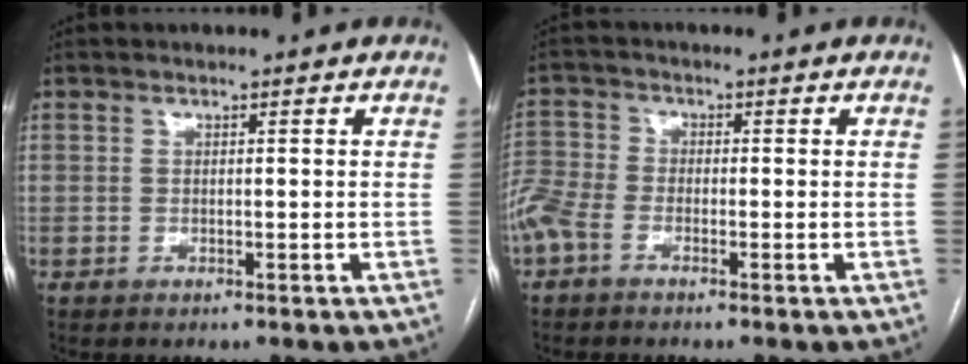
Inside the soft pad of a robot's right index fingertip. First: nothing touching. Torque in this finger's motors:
{"motor_torque": [0.51, -0.40, 0.30, 0.08]}